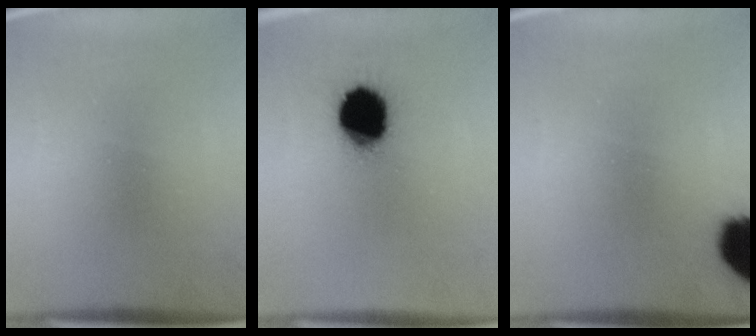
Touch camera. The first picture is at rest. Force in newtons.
{"total": 16.7}
{"total": 12.3}